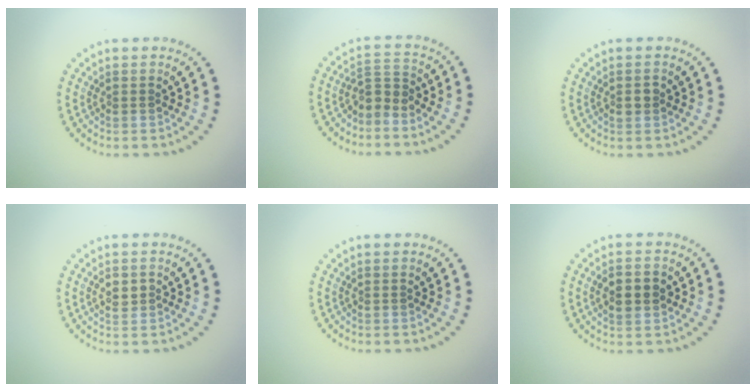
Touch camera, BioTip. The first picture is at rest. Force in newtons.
{"total": 2.2, "press": 1.6, "slide": 1.6}
{"total": 0.9, "press": 0.9, "slide": 0.0}
{"total": 1.3, "press": 1.3, "slide": 0.1}
{"total": 0.0}
{"total": 2.5, "press": 2.5, "slide": 0.2}